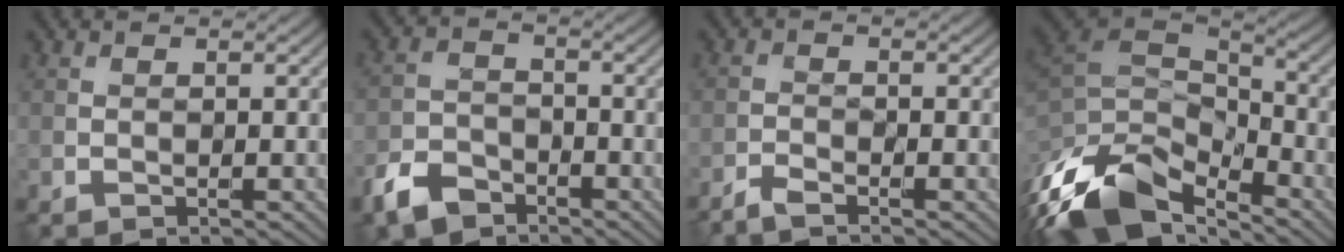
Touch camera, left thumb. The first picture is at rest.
{"total": 5.8, "force": [-4.2, 3.1, 2.3], "torque": [-0.055, -0.004, -0.096]}
{"total": 2.2, "force": [-2.0, 0.1, 1.0], "torque": [-0.026, -0.005, -0.048]}
{"total": 14.4, "force": [-8.6, 7.0, 9.1], "torque": [-0.231, -0.020, -0.153]}